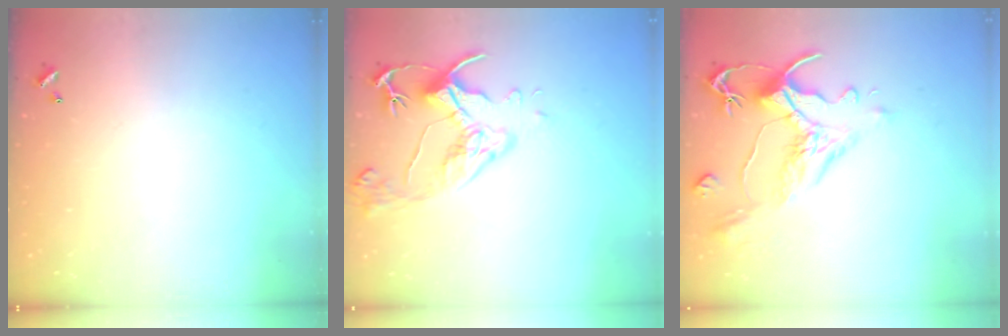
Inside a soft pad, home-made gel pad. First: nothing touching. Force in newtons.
{"total": 6.6, "press": 6.5, "slide": 1.2}
{"total": 1.6, "press": 0.4, "slide": 1.6}